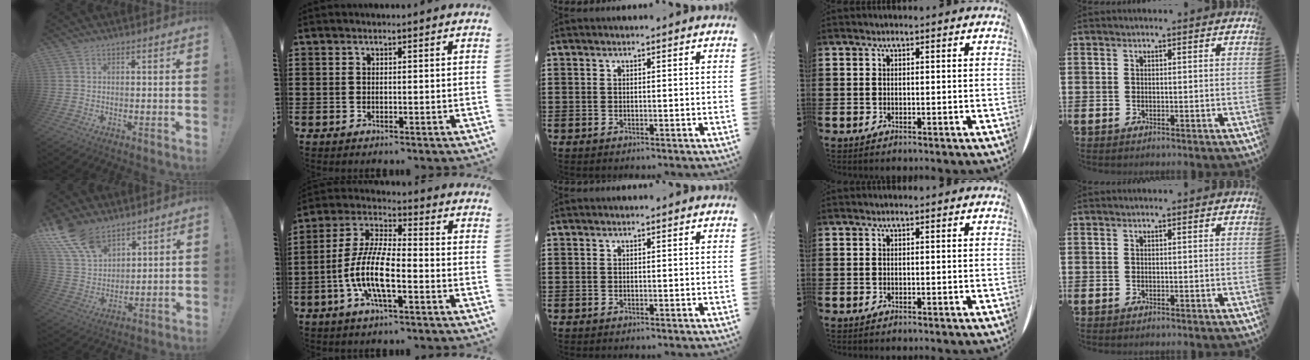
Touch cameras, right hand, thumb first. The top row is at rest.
{"thumb": {"total": 14.3, "force": [10.1, 7.7, 6.7], "torque": [-0.154, -0.056, 0.195]}, "index": {"total": 9.8, "force": [-3.5, 2.6, 8.8], "torque": [-0.210, -0.016, -0.073]}}